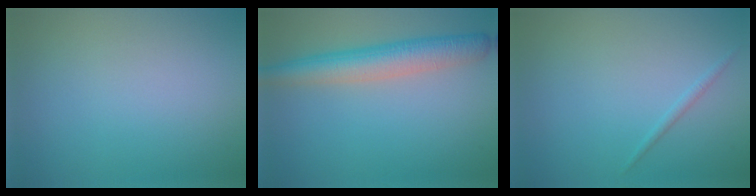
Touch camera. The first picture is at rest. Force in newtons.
{"total": 5.0, "press": 5.0, "slide": 0.3}
{"total": 0.7, "press": 0.7, "slide": 0.1}